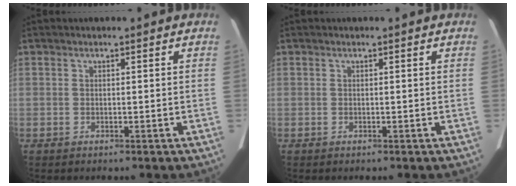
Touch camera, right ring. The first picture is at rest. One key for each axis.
{"total": 0.0}